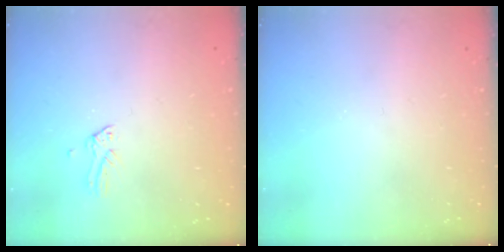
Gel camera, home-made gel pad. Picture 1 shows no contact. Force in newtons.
{"total": 0.0}